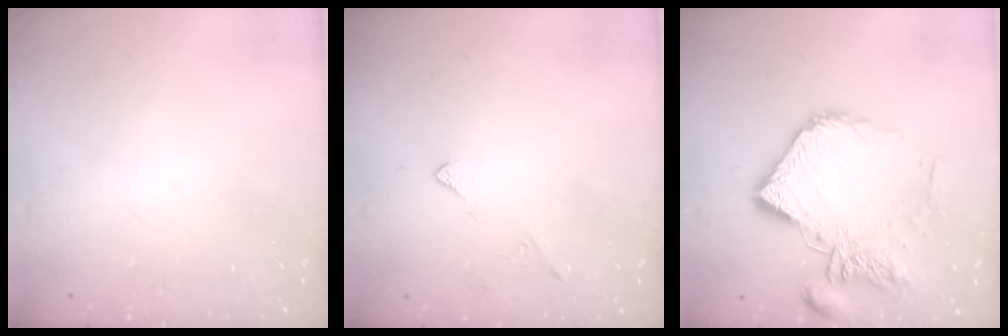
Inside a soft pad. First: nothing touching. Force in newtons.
{"total": 3.0, "press": 2.9, "slide": 0.5}
{"total": 14.1, "press": 14.0, "slide": 1.9}